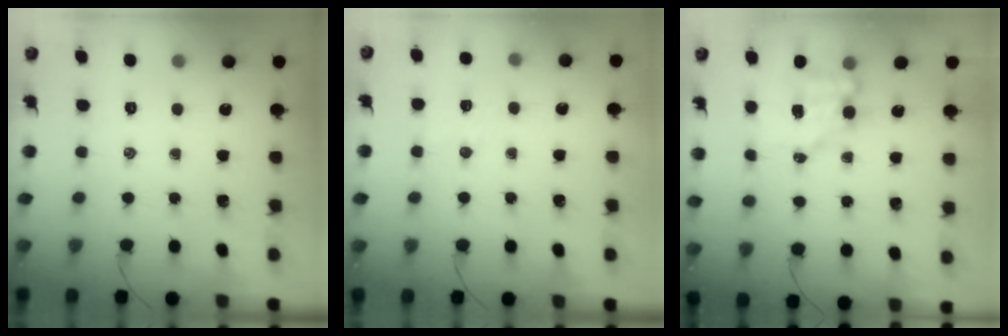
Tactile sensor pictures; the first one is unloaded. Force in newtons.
{"total": 3.7, "press": 3.5, "slide": 1.2}
{"total": 6.2, "press": 6.2, "slide": 0.7}